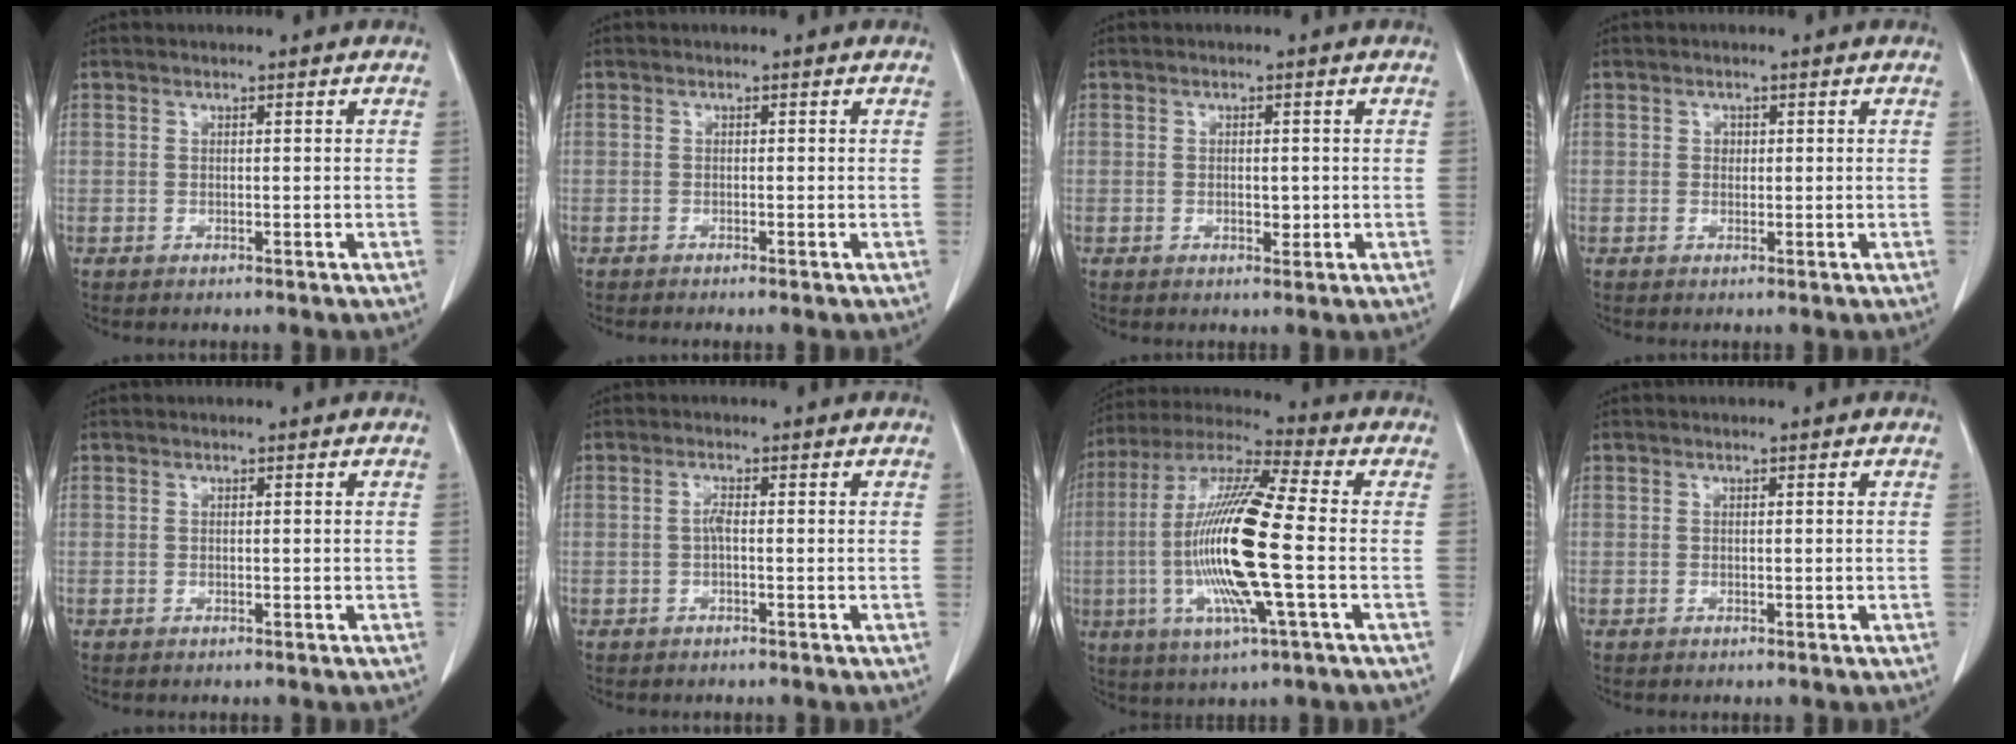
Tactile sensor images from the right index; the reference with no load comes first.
{"total": 0.8, "force": [-0.6, -0.1, 0.5], "torque": [-0.007, 0.002, -0.006]}
{"total": 1.8, "force": [-0.1, 0.9, 1.5], "torque": [-0.026, -0.001, 0.002]}
{"total": 0.9, "force": [0.2, 0.8, 0.4], "torque": [-0.005, 0.002, 0.003]}
{"total": 0.0}
{"total": 1.4, "force": [-0.1, 0.2, 1.4], "torque": [-0.029, 0.002, -0.003]}
{"total": 17.8, "force": [-2.6, 1.0, 17.6], "torque": [-0.363, -0.008, -0.056]}
{"total": 0.0}